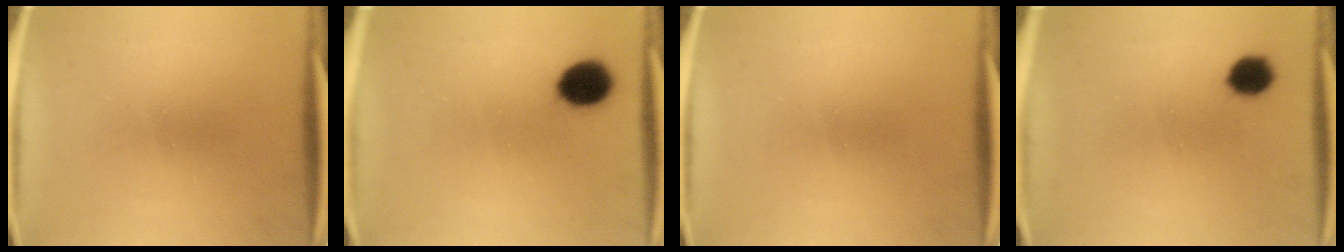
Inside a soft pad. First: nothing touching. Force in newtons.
{"total": 6.3}
{"total": 0.0}
{"total": 4.8}